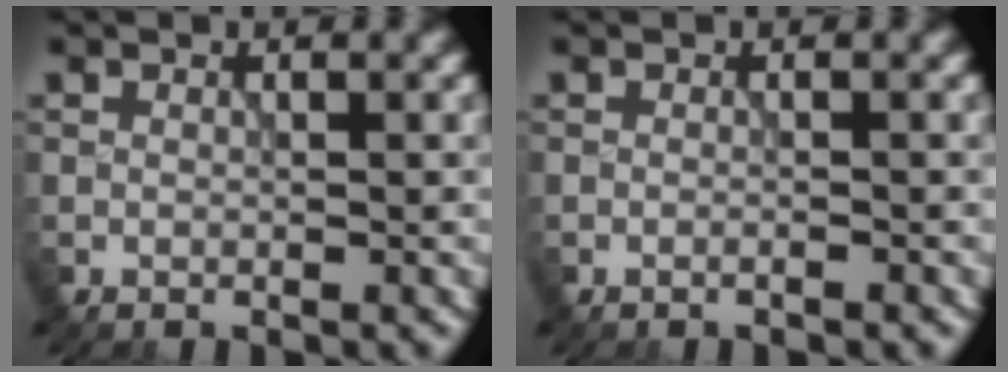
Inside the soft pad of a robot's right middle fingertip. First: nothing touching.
{"total": 0.7, "force": [-0.4, 0.2, 0.6], "torque": [-0.007, -0.003, -0.014]}